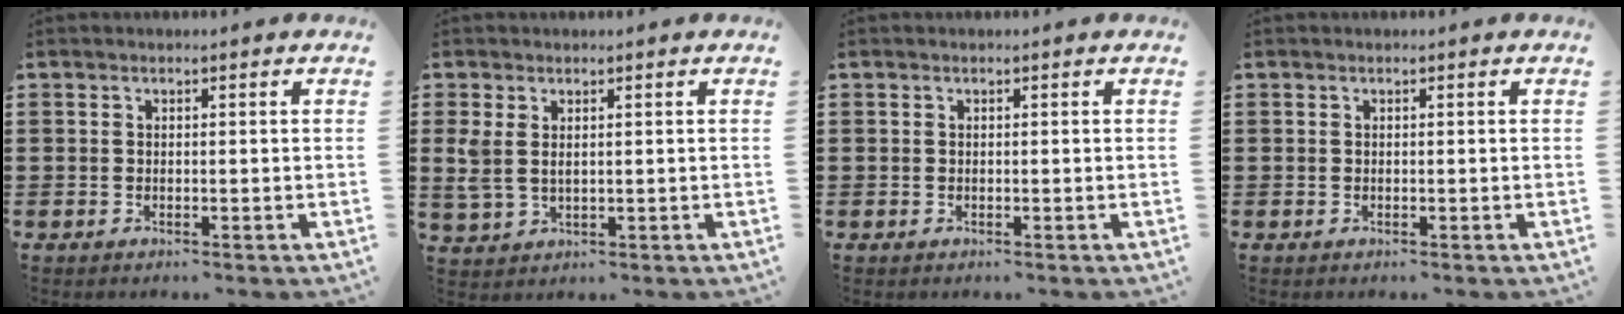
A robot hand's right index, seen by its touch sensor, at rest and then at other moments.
{"total": 3.1, "force": [1.0, 1.7, 2.4], "torque": [-0.067, 0.001, 0.013]}
{"total": 0.0}
{"total": 0.0}